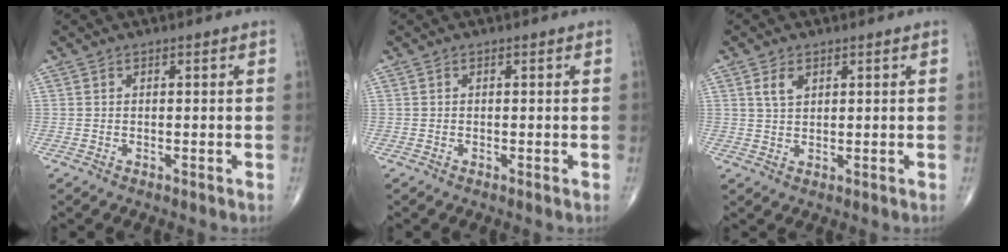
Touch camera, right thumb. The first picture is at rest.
{"total": 0.0}
{"total": 3.1, "force": [1.5, 1.8, 2.1], "torque": [-0.035, -0.004, 0.031]}